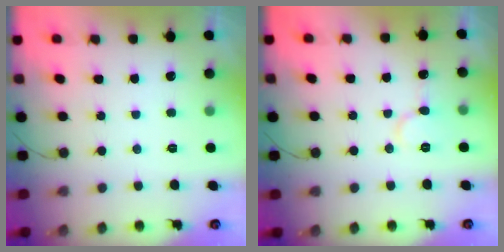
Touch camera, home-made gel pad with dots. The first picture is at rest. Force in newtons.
{"total": 6.5, "press": 6.5, "slide": 0.8}